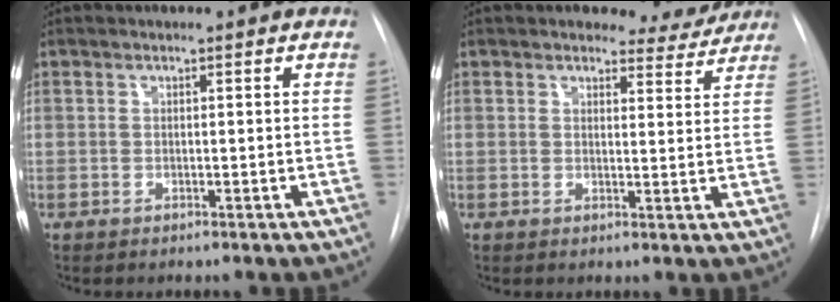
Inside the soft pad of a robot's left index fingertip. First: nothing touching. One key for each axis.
{"total": 4.9, "fx": 4.7, "fy": 1.4, "fz": -0.1, "tx": 0.012, "ty": -0.016, "tz": 0.045}